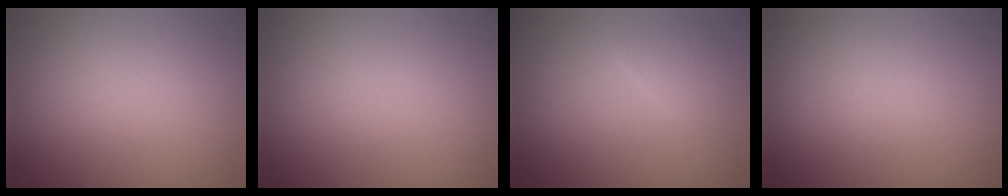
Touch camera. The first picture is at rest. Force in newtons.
{"total": 0.0}
{"total": 1.5, "press": 1.5, "slide": 0.1}
{"total": 0.0}